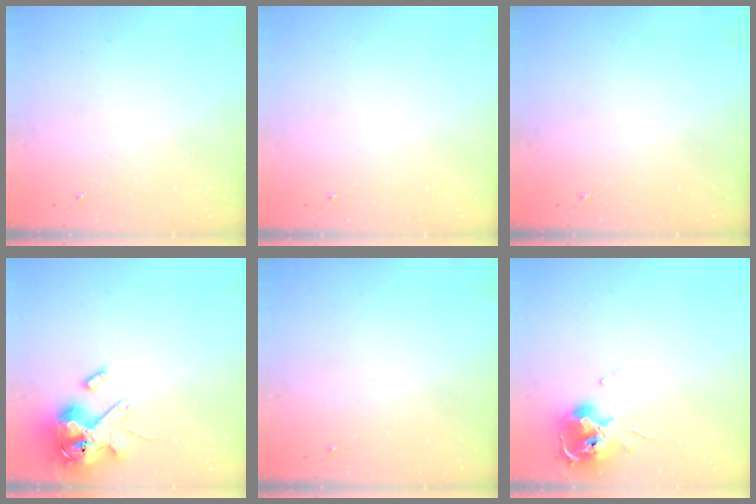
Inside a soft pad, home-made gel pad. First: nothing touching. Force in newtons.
{"total": 0.0}
{"total": 0.0}
{"total": 15.4, "press": 15.1, "slide": 2.9}
{"total": 0.0}
{"total": 12.9, "press": 12.9, "slide": 1.4}